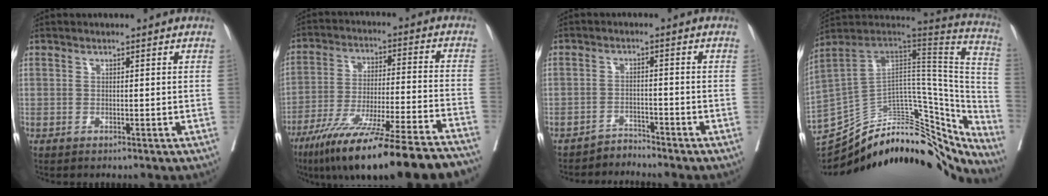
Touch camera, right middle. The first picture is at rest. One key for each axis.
{"total": 25.3, "fx": -20.5, "fy": 0.2, "fz": 14.9, "tx": -0.184, "ty": -0.046, "tz": -0.321}
{"total": 2.4, "fx": -2.3, "fy": -0.2, "fz": -0.8, "tx": 0.021, "ty": -0.010, "tz": -0.039}
{"total": 33.3, "fx": -27.2, "fy": 12.5, "fz": 14.6, "tx": -0.184, "ty": 0.032, "tz": -0.374}